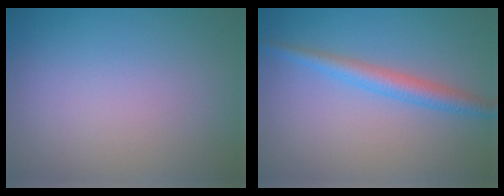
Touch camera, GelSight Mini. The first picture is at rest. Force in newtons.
{"total": 2.6, "press": 2.6, "slide": 0.1}